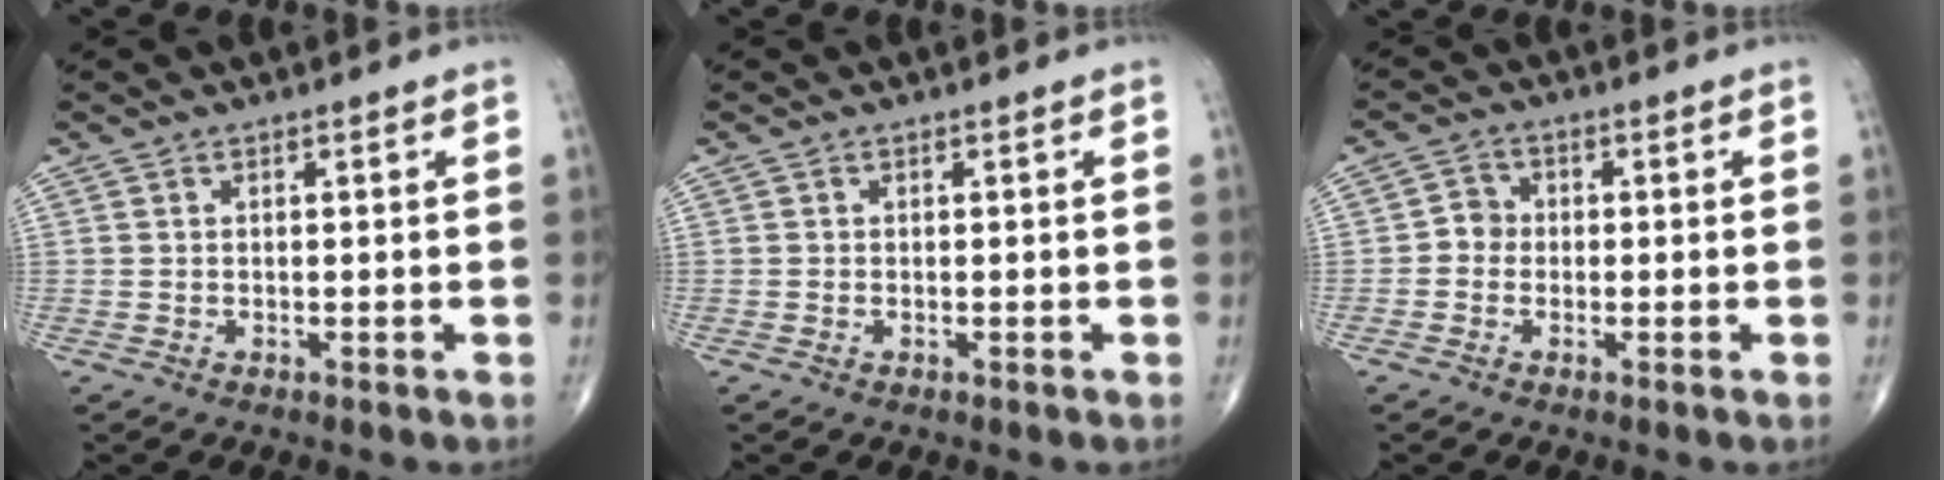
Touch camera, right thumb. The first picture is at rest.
{"total": 0.0}
{"total": 3.0, "force": [-0.6, 2.7, 1.1], "torque": [0.001, 0.009, -0.020]}